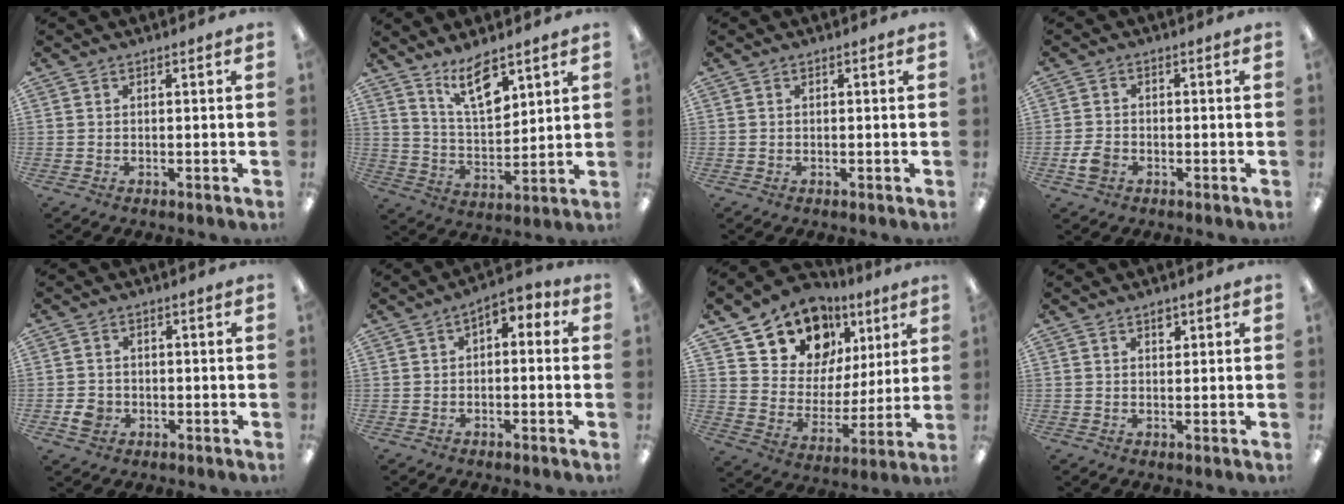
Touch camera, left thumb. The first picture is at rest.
{"total": 11.1, "force": [7.8, 3.9, 6.8], "torque": [-0.110, -0.044, 0.136]}
{"total": 0.0}
{"total": 3.9, "force": [-1.6, 2.8, 2.3], "torque": [-0.048, 0.005, -0.030]}
{"total": 3.7, "force": [-1.1, 3.1, 1.6], "torque": [-0.022, -0.001, -0.021]}
{"total": 3.5, "force": [-0.2, 2.3, 2.6], "torque": [-0.032, 0.002, -0.010]}
{"total": 14.6, "force": [10.2, 9.4, 4.4], "torque": [-0.085, -0.069, 0.190]}
{"total": 2.0, "force": [1.3, 1.0, 1.0], "torque": [0.003, -0.008, 0.018]}